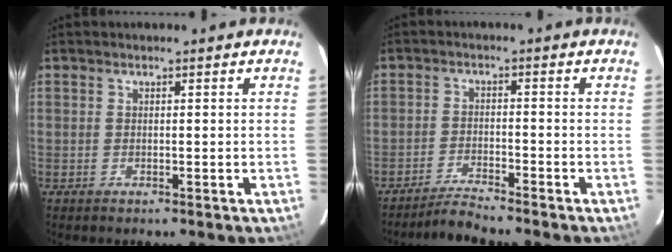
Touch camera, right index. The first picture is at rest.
{"total": 4.2, "force": [-4.1, -0.6, 0.7], "torque": [-0.036, 0.000, -0.079]}